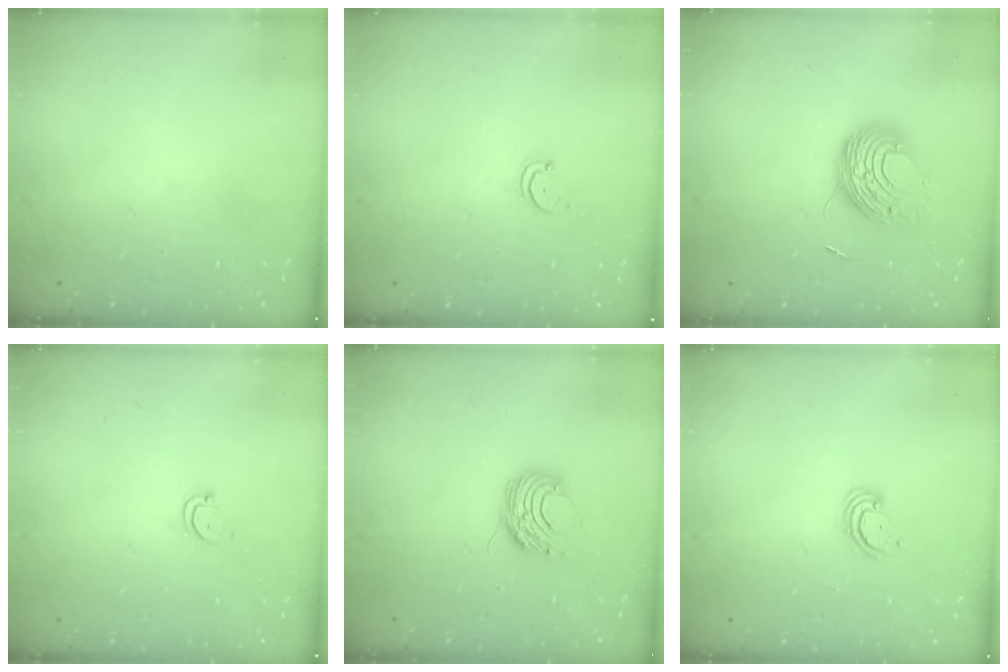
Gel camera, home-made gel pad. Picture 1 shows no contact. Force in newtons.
{"total": 1.6, "press": 1.6, "slide": 0.4}
{"total": 9.5, "press": 9.5, "slide": 0.7}
{"total": 2.9, "press": 2.9, "slide": 0.2}
{"total": 9.2, "press": 9.1, "slide": 0.8}
{"total": 3.0, "press": 3.0, "slide": 0.3}